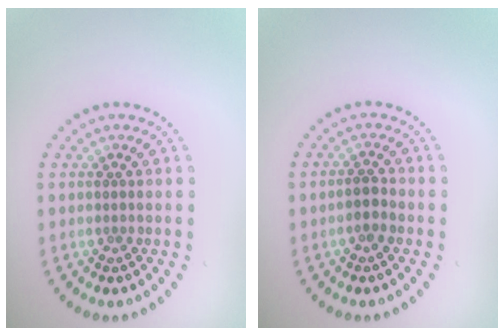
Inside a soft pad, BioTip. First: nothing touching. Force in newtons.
{"total": 1.3, "press": 1.1, "slide": 0.7}